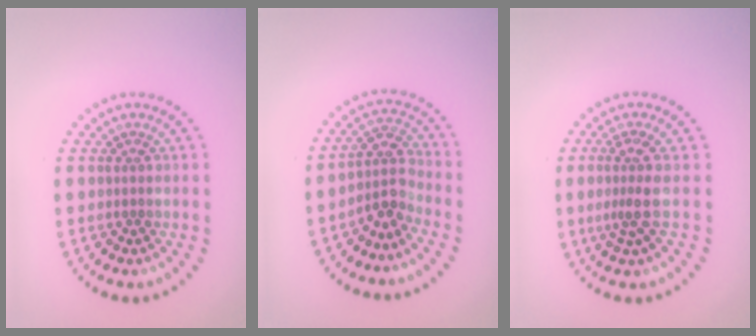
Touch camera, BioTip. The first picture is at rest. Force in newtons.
{"total": 2.8, "press": 2.2, "slide": 1.8}
{"total": 2.6, "press": 1.8, "slide": 1.9}